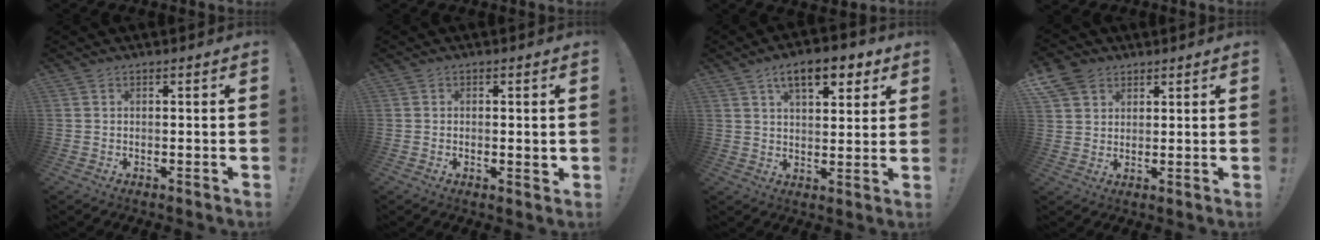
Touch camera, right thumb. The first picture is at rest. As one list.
[{"total": 1.5, "force": [0.1, 0.7, 1.3], "torque": [-0.019, 0.000, 0.003]}, {"total": 10.9, "force": [6.0, 4.6, 7.9], "torque": [-0.107, -0.020, 0.102]}, {"total": 7.4, "force": [4.4, 5.4, 2.3], "torque": [-0.041, -0.020, 0.089]}]